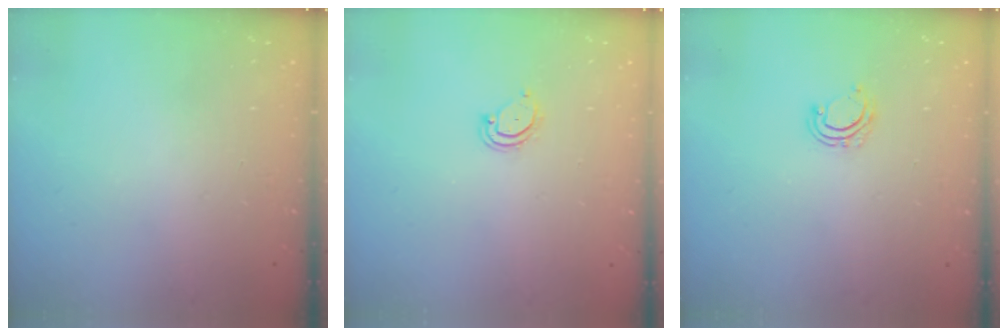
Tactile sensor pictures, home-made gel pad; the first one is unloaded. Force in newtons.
{"total": 3.5, "press": 3.5, "slide": 0.3}
{"total": 6.0, "press": 5.8, "slide": 1.6}